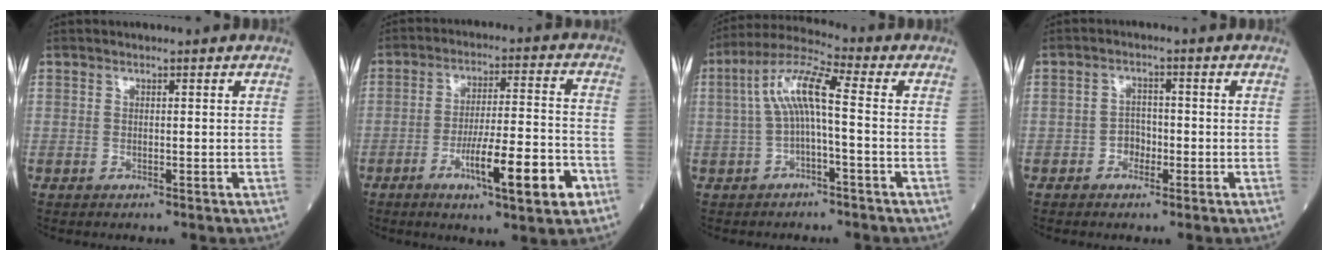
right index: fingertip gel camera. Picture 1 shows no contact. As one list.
[{"total": 12.3, "force": [-5.3, 1.2, 11.0], "torque": [-0.176, -0.002, -0.081]}, {"total": 8.2, "force": [0.0, 0.9, 8.1], "torque": [-0.160, 0.033, -0.004]}, {"total": 2.4, "force": [-1.1, 1.8, 1.1], "torque": [-0.012, 0.009, -0.021]}]